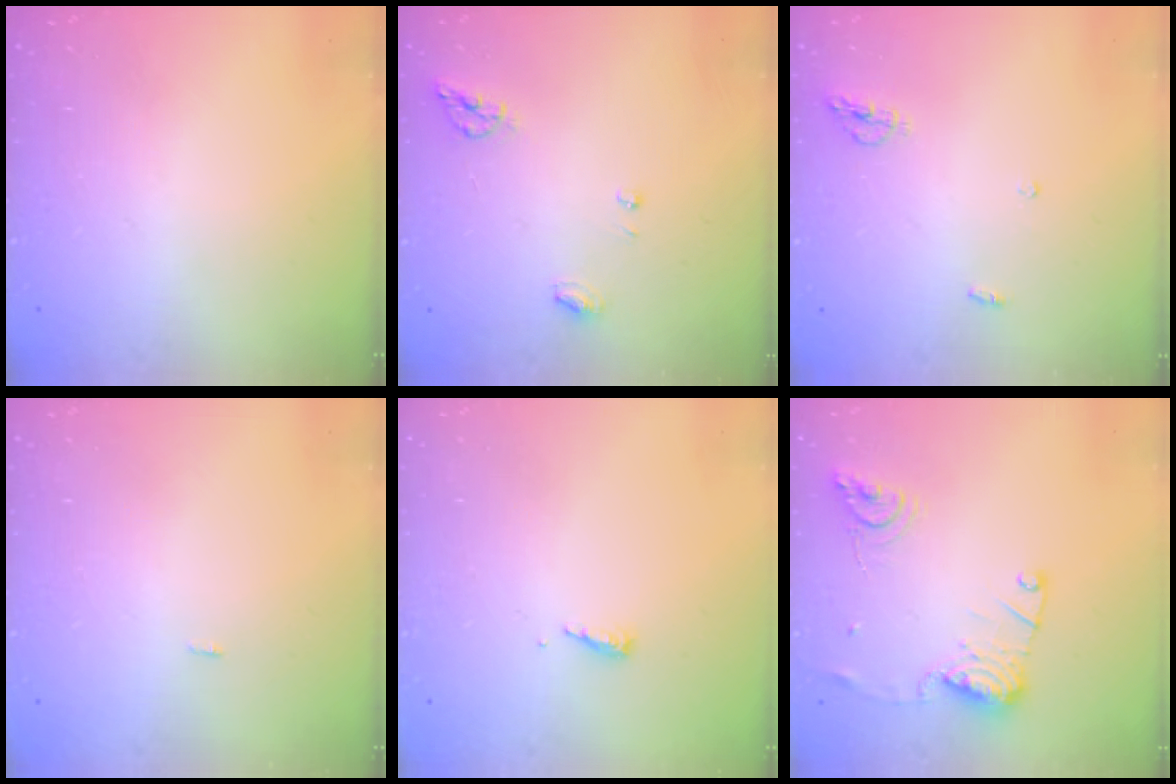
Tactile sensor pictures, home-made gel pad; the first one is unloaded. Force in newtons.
{"total": 6.7, "press": 6.7, "slide": 0.3}
{"total": 5.0, "press": 4.9, "slide": 0.2}
{"total": 6.1, "press": 1.7, "slide": 5.9}
{"total": 4.7, "press": 4.6, "slide": 0.4}
{"total": 12.9, "press": 12.8, "slide": 1.5}